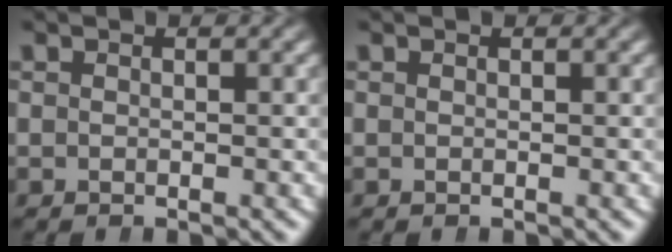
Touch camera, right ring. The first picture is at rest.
{"total": 0.0}